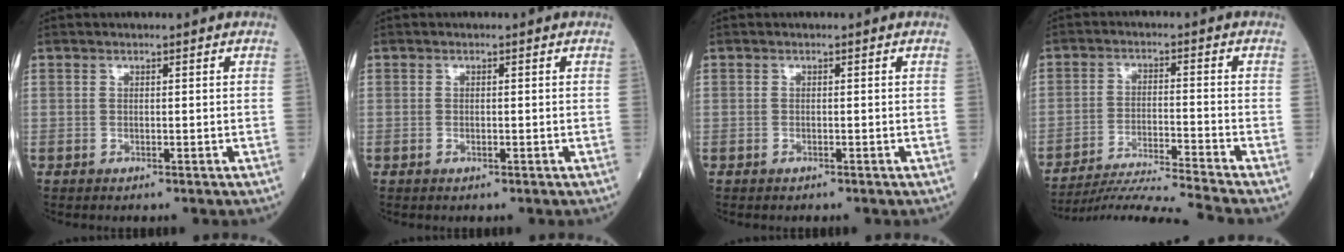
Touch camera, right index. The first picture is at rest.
{"total": 0.5, "force": [-0.3, 0.3, 0.4], "torque": [-0.008, 0.000, -0.005]}
{"total": 0.0}
{"total": 13.0, "force": [-12.0, -3.4, 3.7], "torque": [-0.042, -0.020, -0.201]}